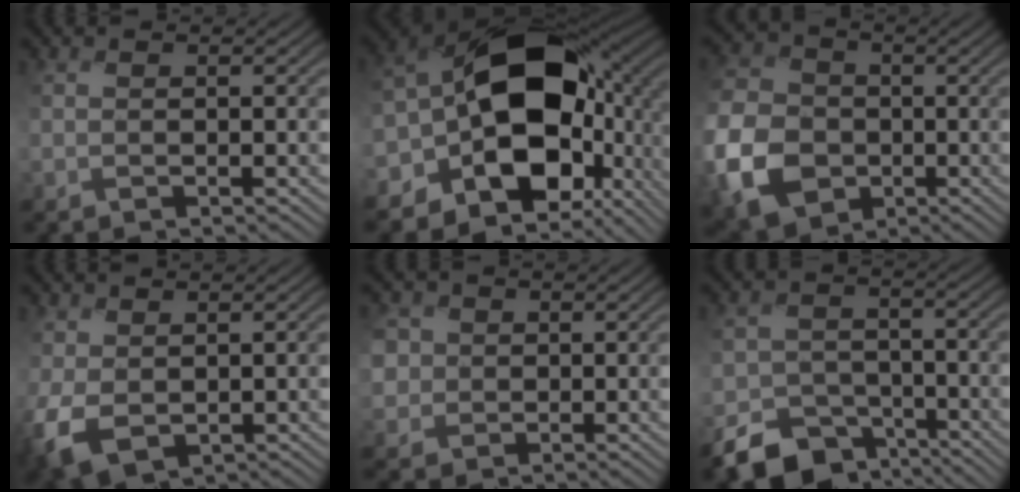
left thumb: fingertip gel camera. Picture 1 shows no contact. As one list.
[{"total": 18.9, "force": [-2.3, 12.8, 13.6], "torque": [-0.245, -0.052, -0.021]}, {"total": 12.7, "force": [-4.2, 9.9, 6.7], "torque": [-0.202, -0.028, -0.096]}, {"total": 4.8, "force": [-1.0, 3.5, 3.2], "torque": [-0.095, -0.022, -0.019]}, {"total": 4.0, "force": [-0.2, 3.9, 1.0], "torque": [-0.052, -0.005, -0.015]}, {"total": 10.3, "force": [-7.7, 6.3, 2.7], "torque": [-0.047, -0.021, -0.125]}]